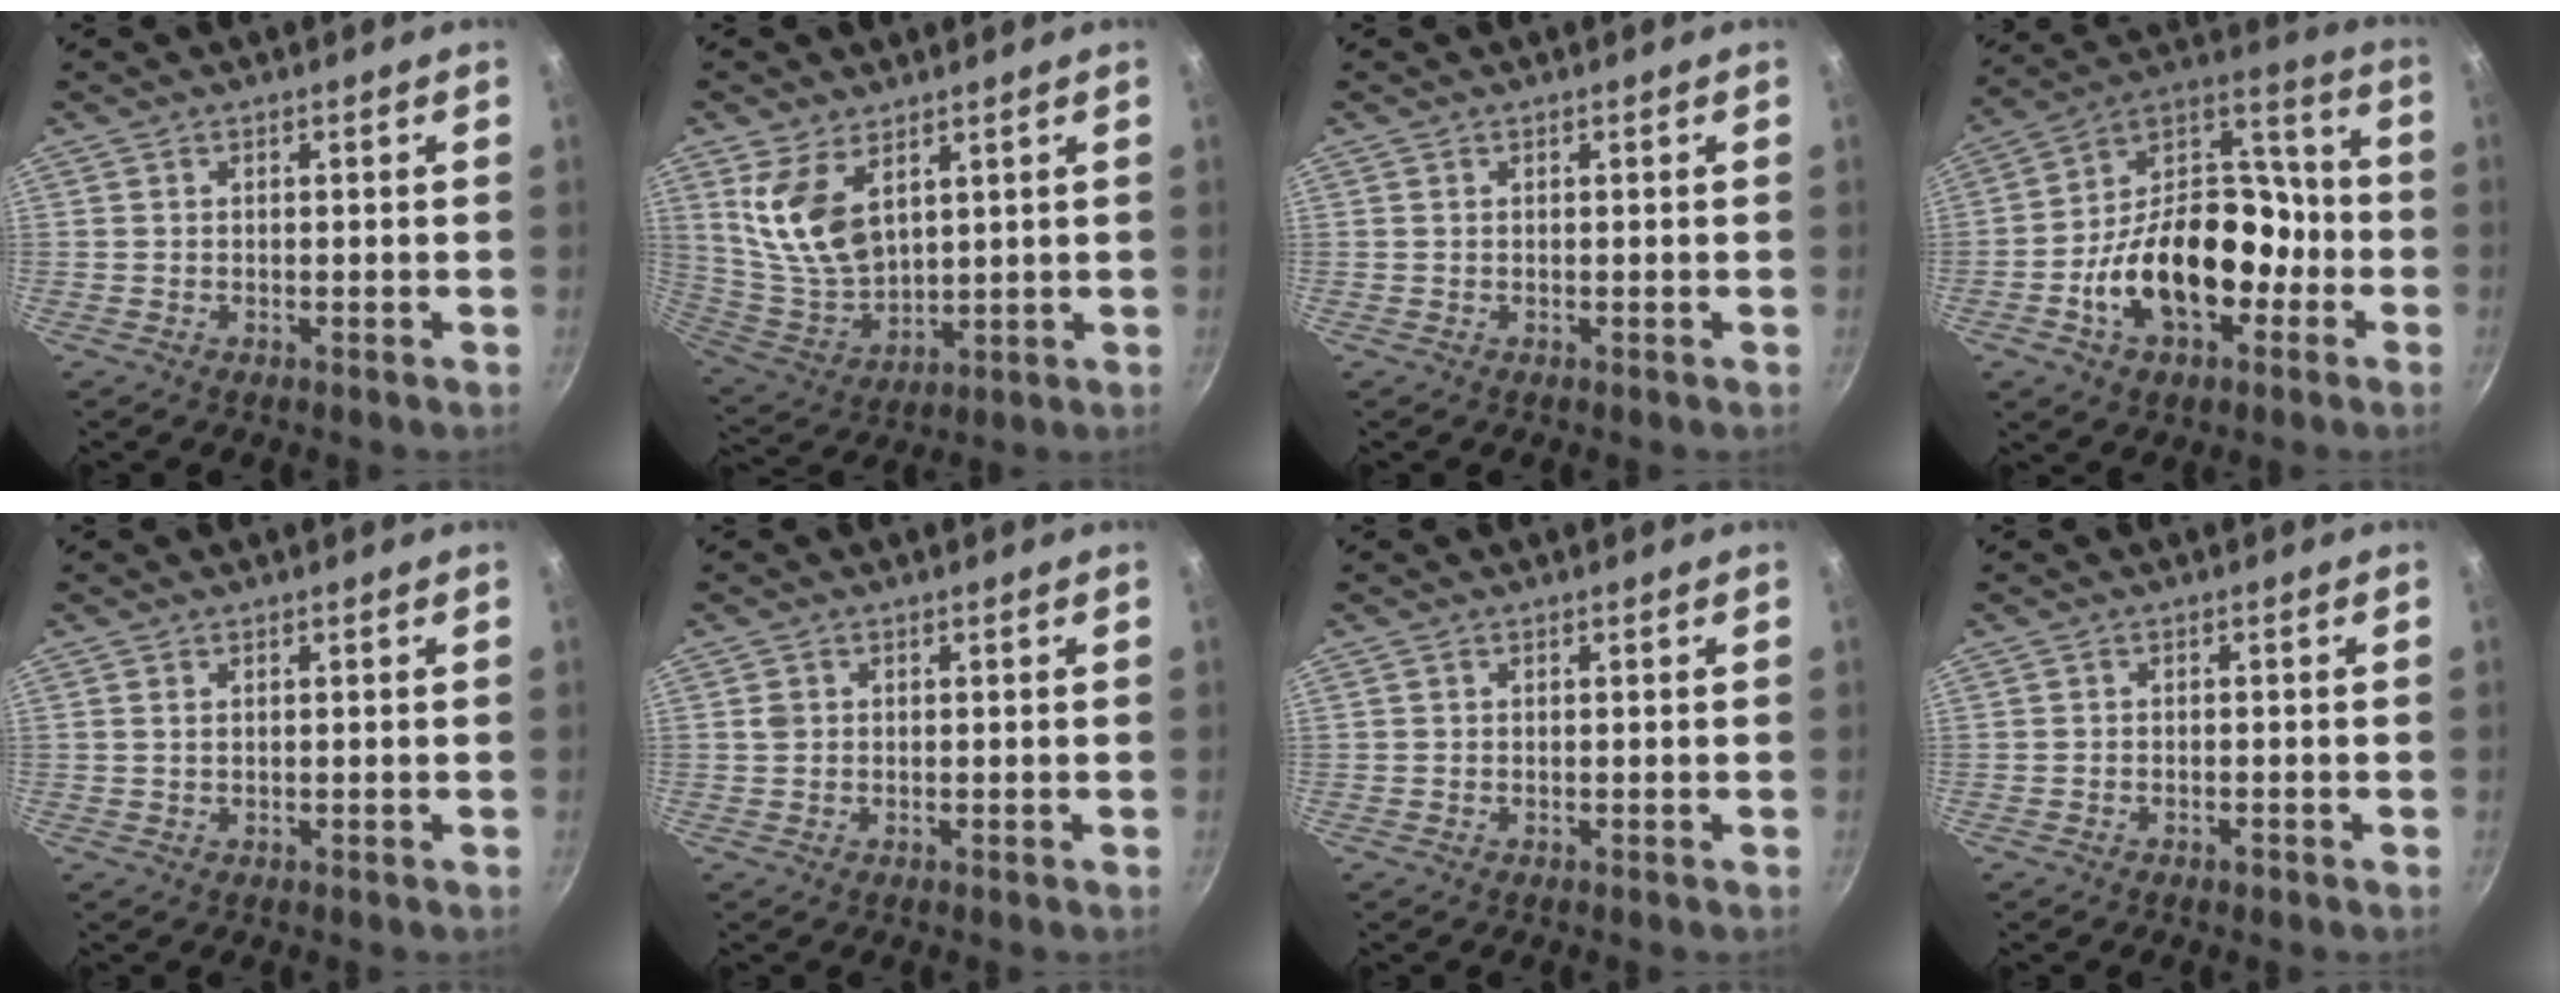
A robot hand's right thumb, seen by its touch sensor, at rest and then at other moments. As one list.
[{"total": 12.3, "force": [5.3, 6.9, 8.6], "torque": [-0.156, -0.043, 0.122]}, {"total": 0.0}, {"total": 21.8, "force": [-6.6, 14.1, 15.3], "torque": [-0.210, 0.074, -0.111]}, {"total": 0.9, "force": [0.4, 0.5, 0.6], "torque": [-0.012, 0.001, 0.009]}, {"total": 1.5, "force": [0.4, 1.3, 0.6], "torque": [-0.008, 0.004, 0.006]}, {"total": 0.0}, {"total": 1.1, "force": [-0.8, 0.5, 0.6], "torque": [-0.017, 0.006, -0.012]}]